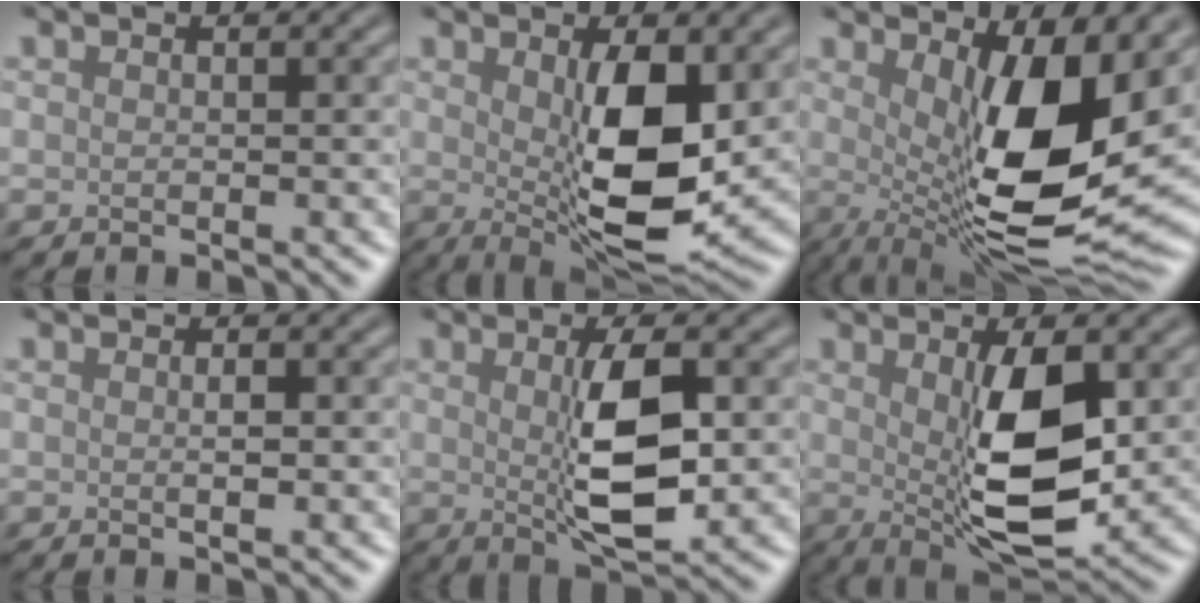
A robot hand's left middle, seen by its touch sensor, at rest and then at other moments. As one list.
[{"total": 8.5, "force": [0.4, 2.7, 8.0], "torque": [-0.132, -0.012, 0.019]}, {"total": 12.4, "force": [1.4, 4.0, 11.7], "torque": [-0.172, -0.028, 0.031]}, {"total": 0.8, "force": [-0.3, 0.0, 0.7], "torque": [-0.014, 0.003, -0.001]}, {"total": 5.8, "force": [-0.1, 1.5, 5.6], "torque": [-0.103, -0.006, 0.008]}, {"total": 7.7, "force": [0.3, 2.4, 7.3], "torque": [-0.127, -0.010, 0.017]}]